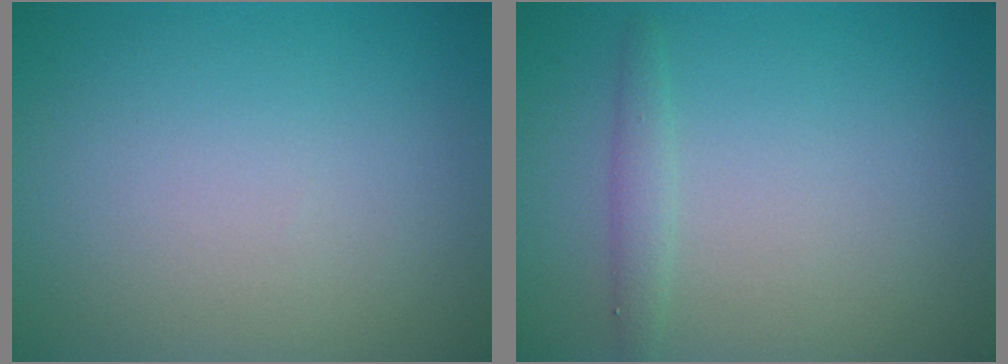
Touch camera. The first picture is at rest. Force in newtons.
{"total": 1.2, "press": 1.2, "slide": 0.0}